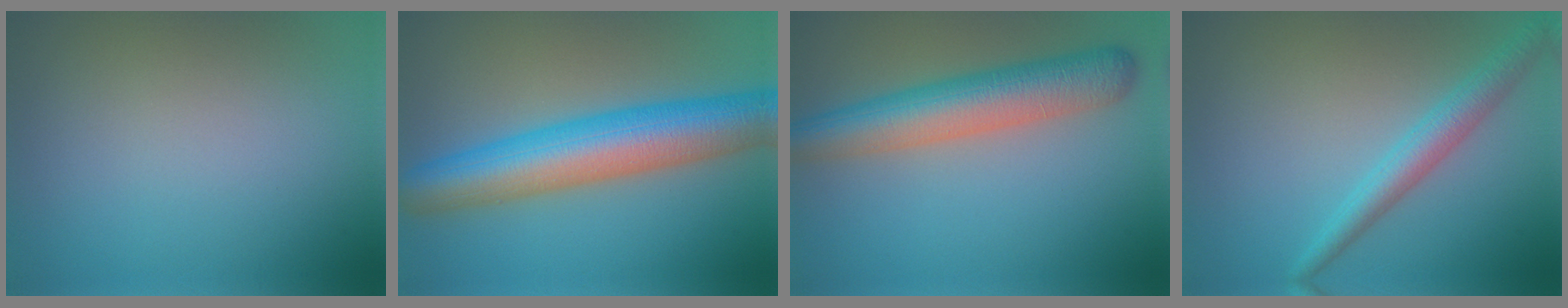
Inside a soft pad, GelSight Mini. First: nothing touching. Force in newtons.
{"total": 10.0, "press": 10.0, "slide": 0.2}
{"total": 7.0, "press": 7.0, "slide": 0.2}
{"total": 3.2, "press": 3.2, "slide": 0.1}